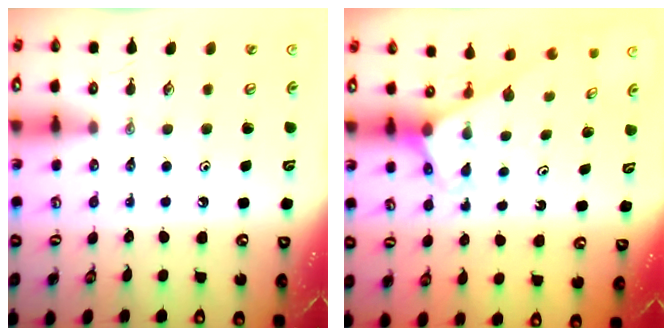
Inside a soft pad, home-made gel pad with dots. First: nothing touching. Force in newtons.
{"total": 2.6, "press": 2.6, "slide": 0.1}